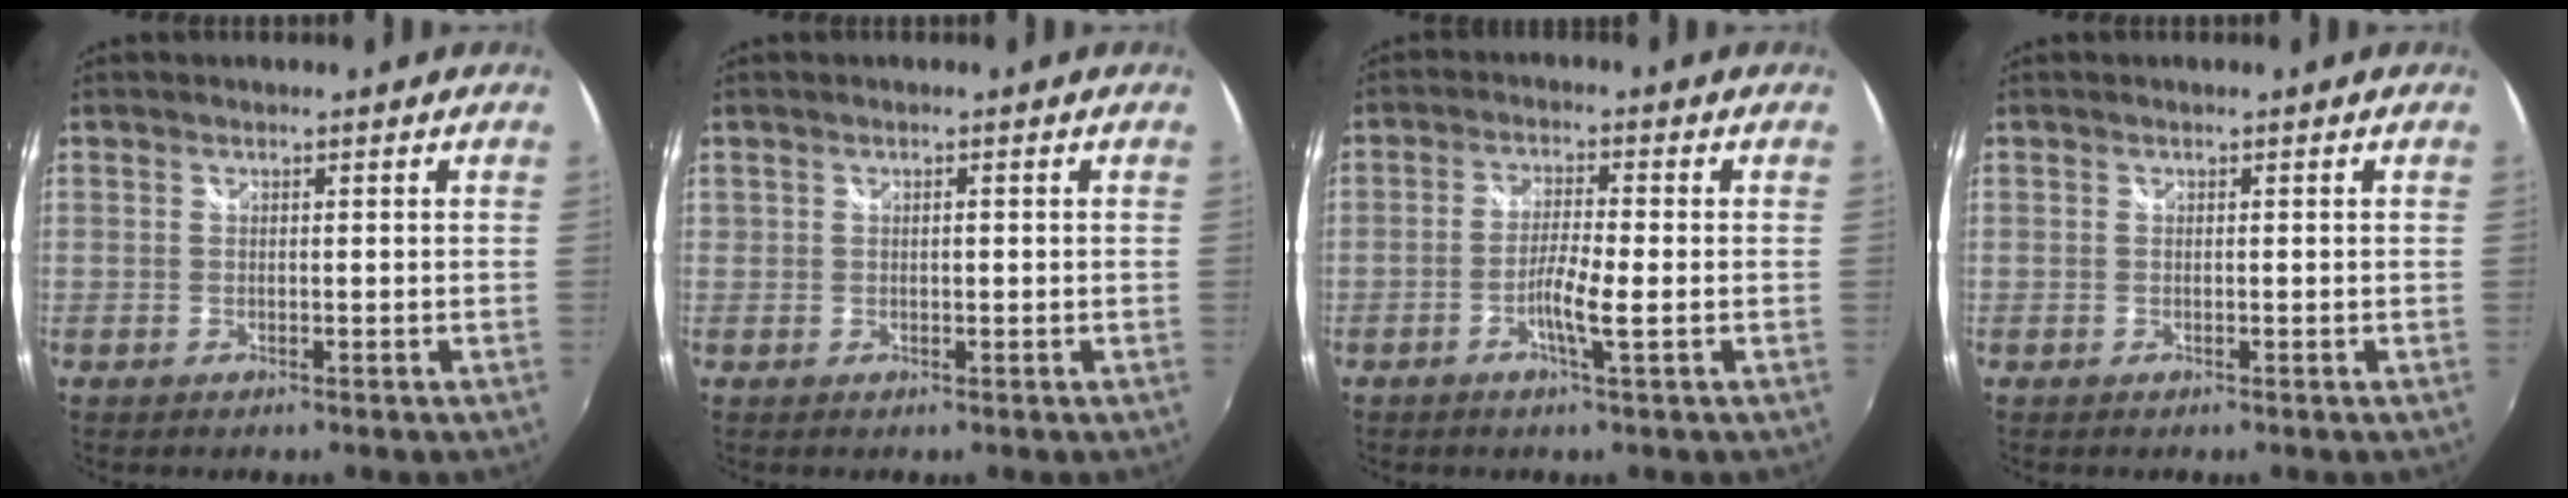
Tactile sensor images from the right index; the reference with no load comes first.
{"total": 0.6, "force": [-0.1, 0.4, 0.4], "torque": [-0.007, 0.002, -0.001]}
{"total": 4.3, "force": [-1.6, -0.1, 4.0], "torque": [-0.083, 0.001, -0.034]}
{"total": 0.0}